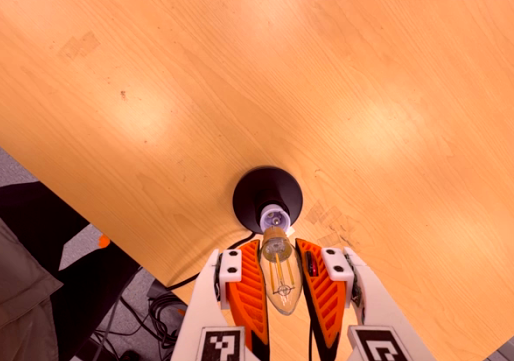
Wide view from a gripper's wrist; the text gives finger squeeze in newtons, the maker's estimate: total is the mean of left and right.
{"total": 22.4, "left": 24.6, "right": 20.2}